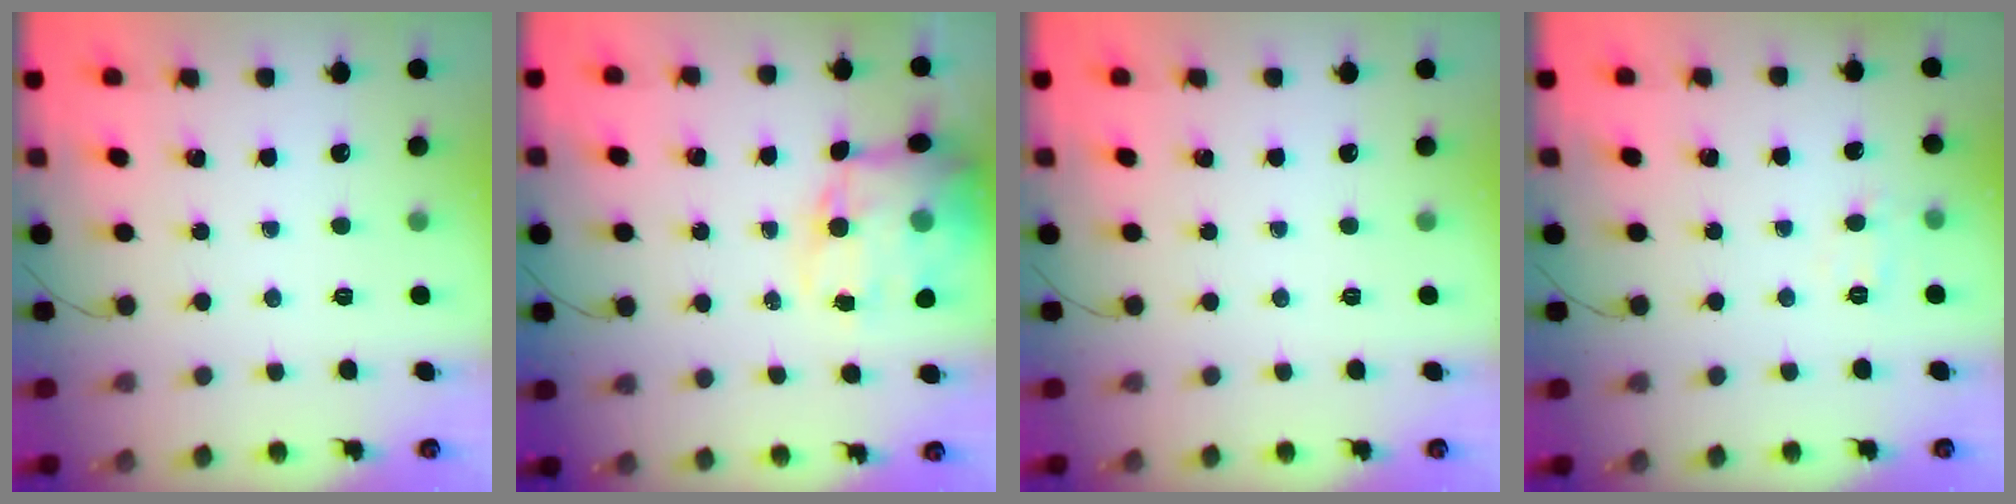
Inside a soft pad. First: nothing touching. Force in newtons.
{"total": 16.0, "press": 15.5, "slide": 4.0}
{"total": 0.0}
{"total": 5.3, "press": 5.2, "slide": 1.1}